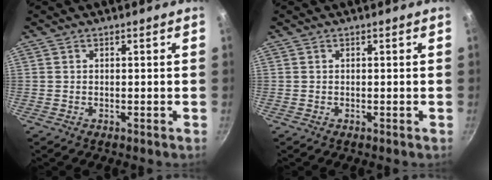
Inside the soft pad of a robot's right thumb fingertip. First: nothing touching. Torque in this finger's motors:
{"motor_torque": [-0.05, -0.03, 0.01, 0.00, 0.00]}